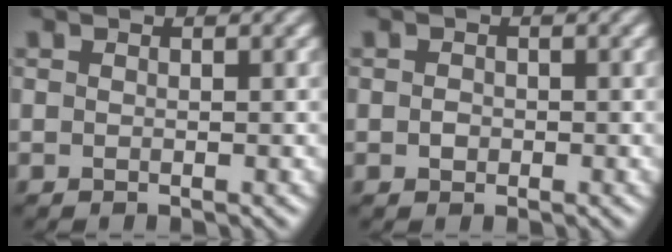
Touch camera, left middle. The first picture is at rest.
{"total": 0.9, "force": [-0.1, 0.8, 0.4], "torque": [-0.007, -0.003, -0.005]}